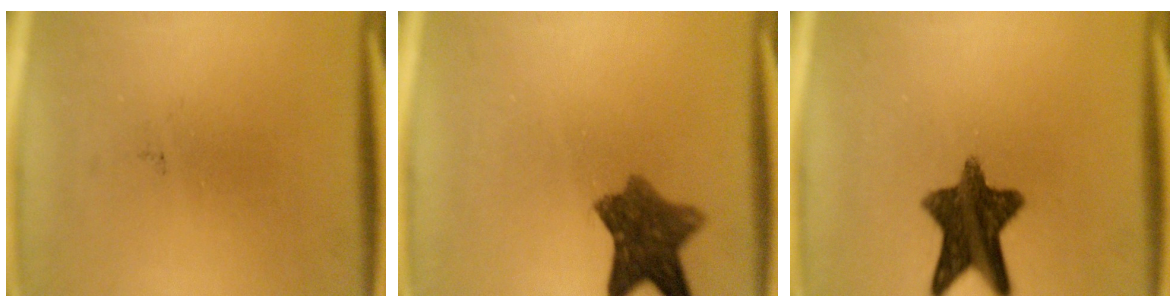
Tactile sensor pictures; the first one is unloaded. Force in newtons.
{"total": 8.3}
{"total": 11.2}